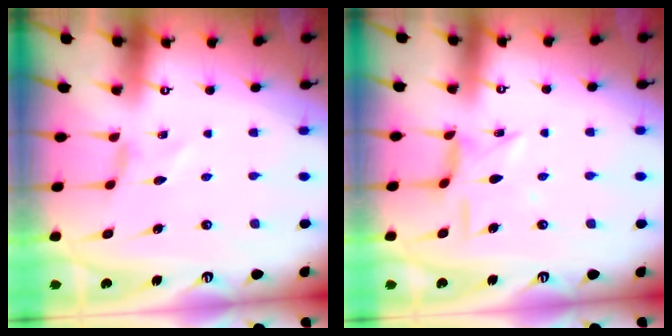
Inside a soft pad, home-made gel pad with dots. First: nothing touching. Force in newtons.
{"total": 5.8, "press": 5.8, "slide": 0.4}